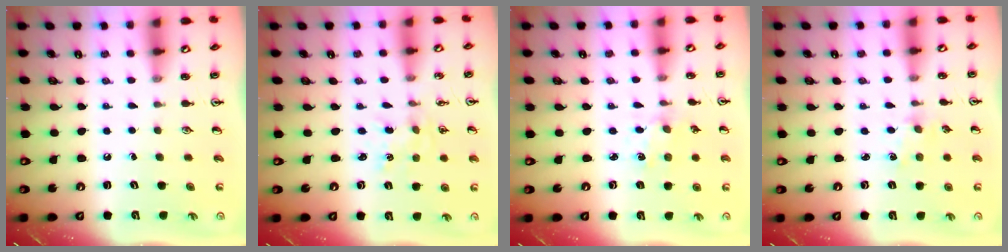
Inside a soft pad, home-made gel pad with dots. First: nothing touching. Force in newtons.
{"total": 0.7, "press": 0.7, "slide": 0.1}
{"total": 0.0}
{"total": 1.9, "press": 1.8, "slide": 0.4}